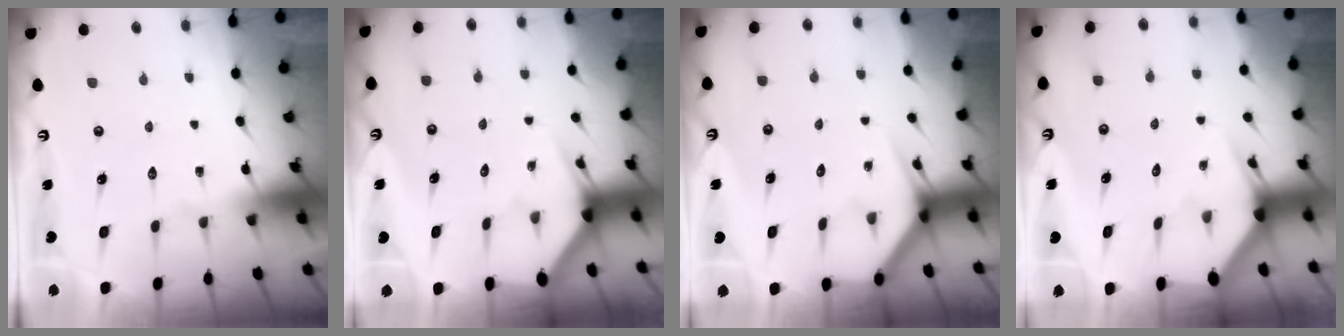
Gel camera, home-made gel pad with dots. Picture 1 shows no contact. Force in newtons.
{"total": 2.7, "press": 2.7, "slide": 0.1}
{"total": 3.5, "press": 3.5, "slide": 0.3}
{"total": 2.8, "press": 2.8, "slide": 0.2}